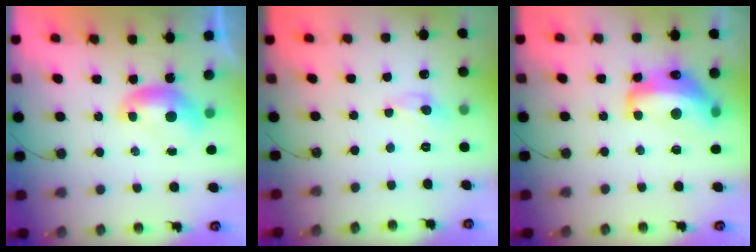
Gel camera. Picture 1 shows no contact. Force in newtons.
{"total": 0.0}
{"total": 8.8, "press": 8.8, "slide": 0.9}